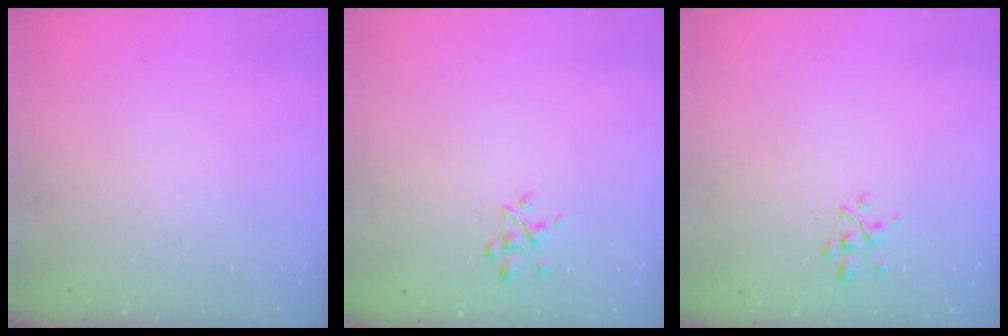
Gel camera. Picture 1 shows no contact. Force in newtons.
{"total": 3.0, "press": 2.8, "slide": 1.1}
{"total": 2.8, "press": 2.7, "slide": 0.9}